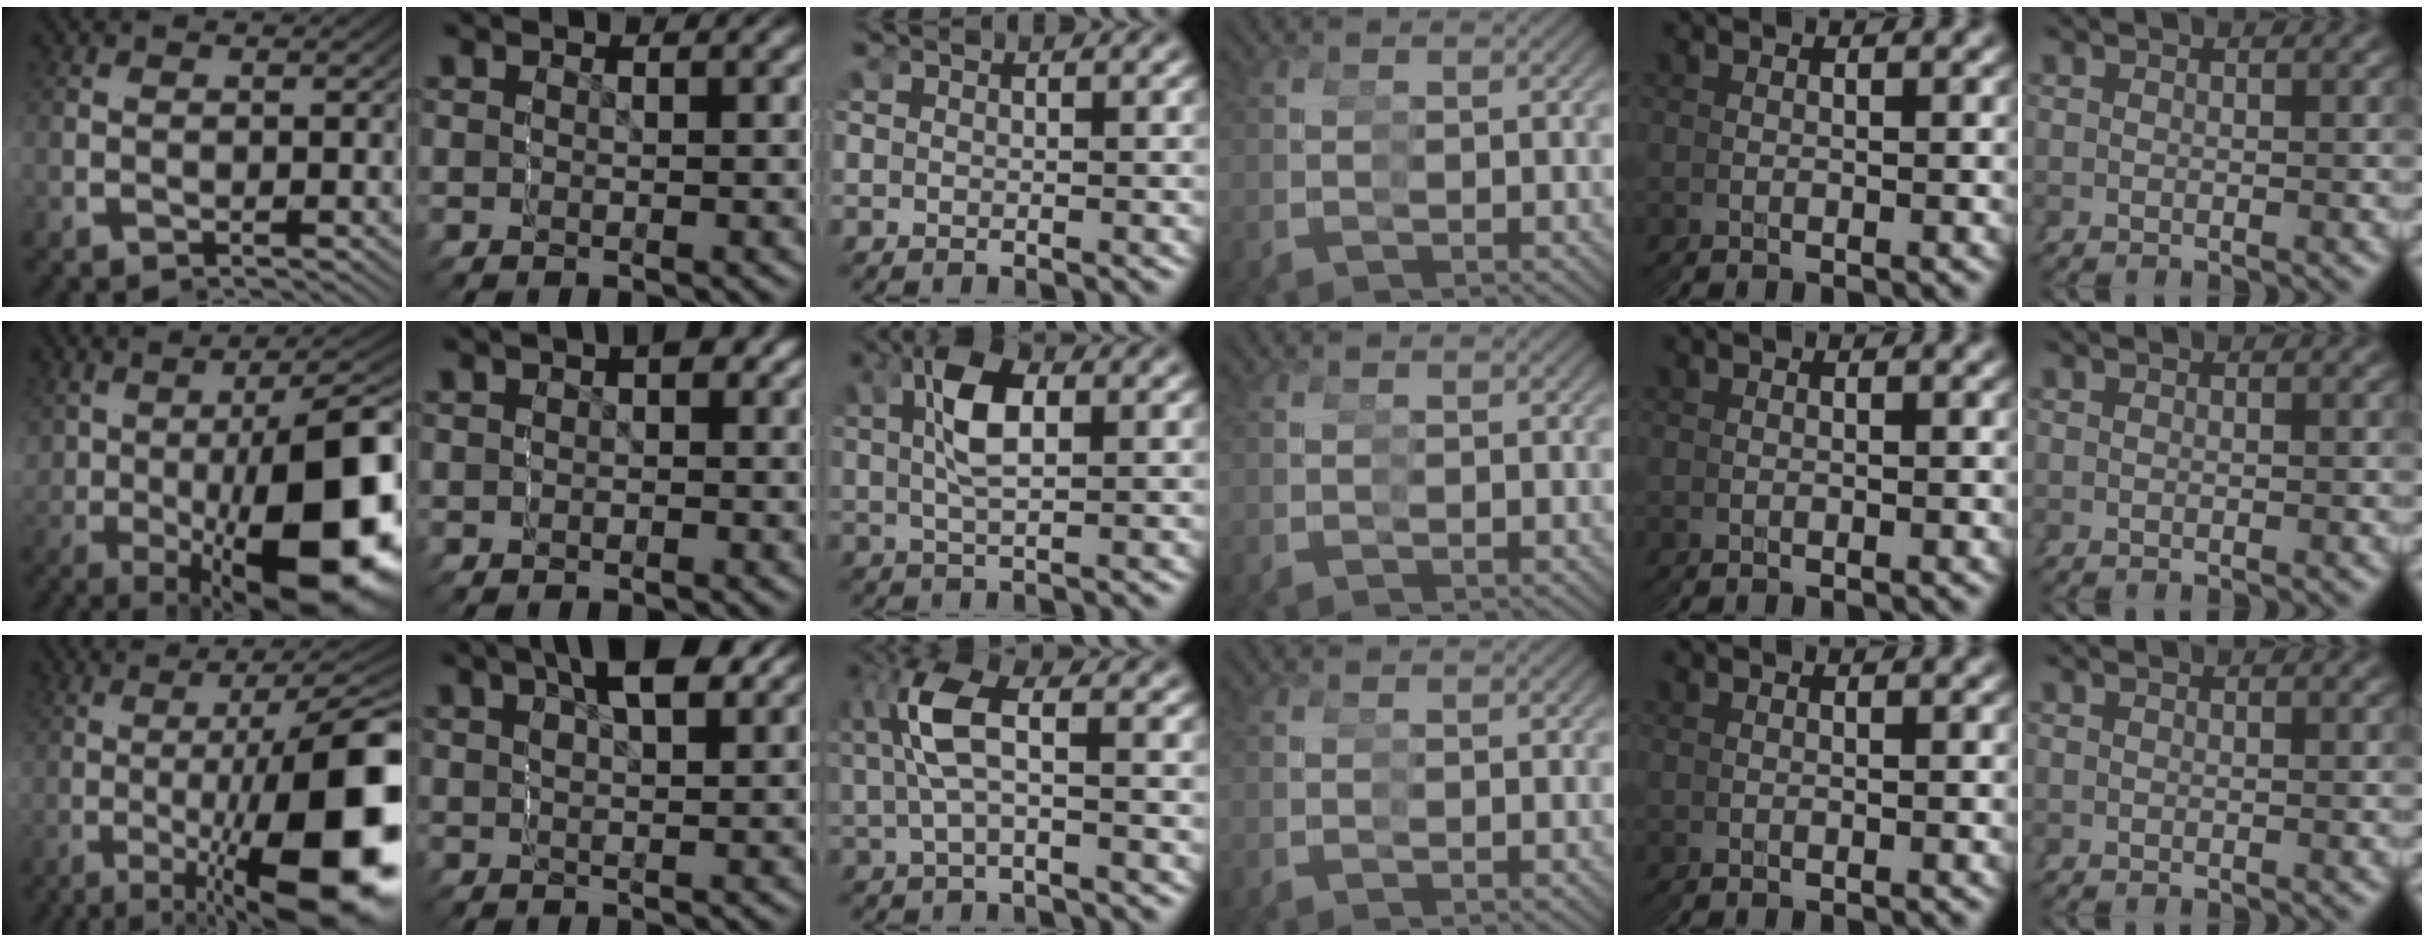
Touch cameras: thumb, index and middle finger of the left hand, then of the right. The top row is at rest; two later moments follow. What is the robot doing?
{"motion": "grasp_and_lifting", "object": "screwdriver"}